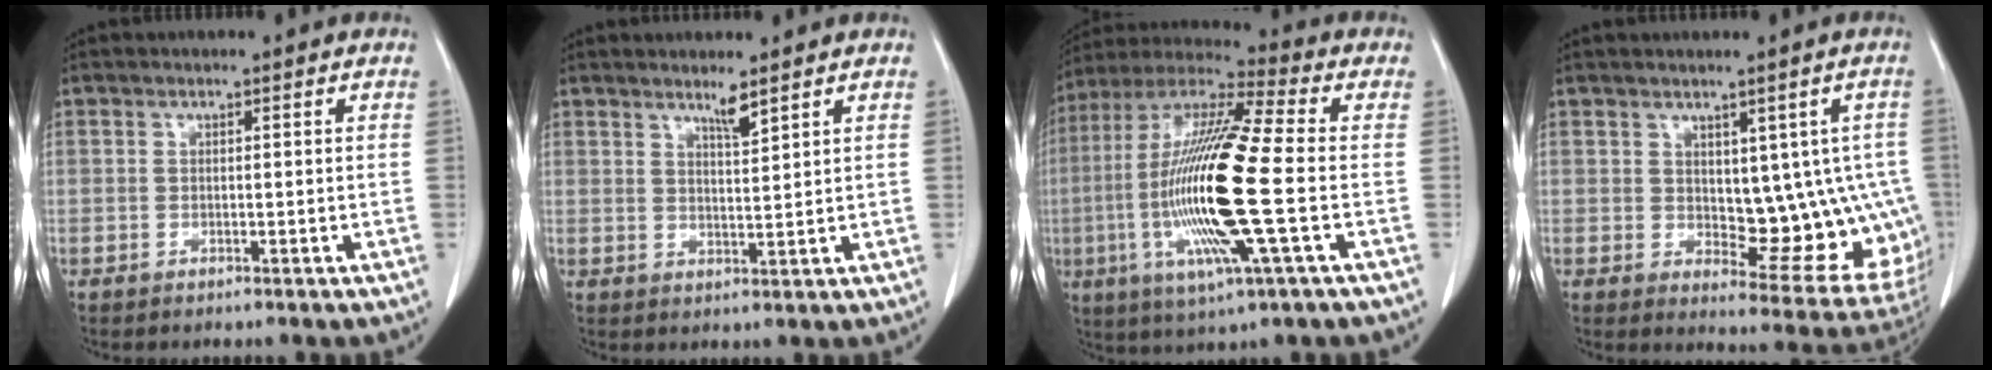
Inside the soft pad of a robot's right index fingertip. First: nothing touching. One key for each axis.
{"total": 2.7, "fx": 2.2, "fy": 0.0, "fz": 1.5, "tx": -0.030, "ty": -0.008, "tz": 0.042}
{"total": 20.5, "fx": -3.3, "fy": 1.4, "fz": 20.2, "tx": -0.423, "ty": -0.013, "tz": -0.068}
{"total": 12.3, "fx": 0.5, "fy": 6.3, "fz": 10.6, "tx": -0.104, "ty": 0.004, "tz": 0.025}